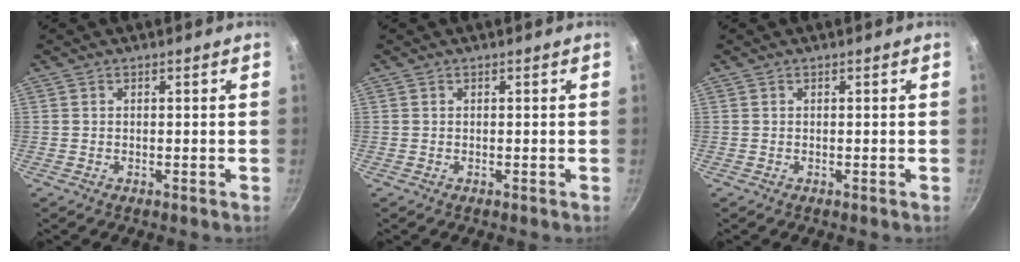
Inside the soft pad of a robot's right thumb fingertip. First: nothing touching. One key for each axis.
{"total": 0.0}
{"total": 0.0}